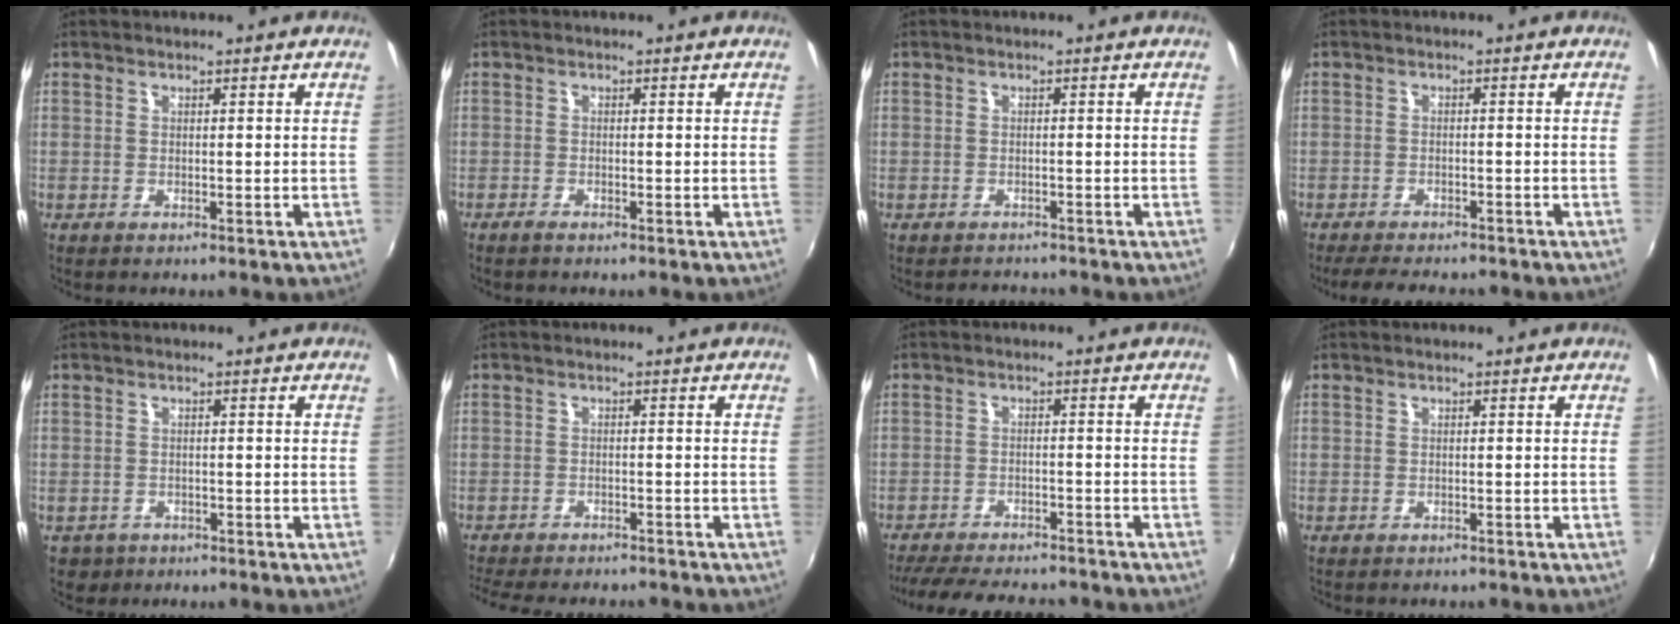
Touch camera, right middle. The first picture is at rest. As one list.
[{"total": 1.4, "force": [-1.2, 0.3, 0.6], "torque": [-0.016, -0.004, -0.026]}, {"total": 2.2, "force": [-2.1, 0.7, 0.0], "torque": [-0.007, 0.001, -0.034]}, {"total": 8.4, "force": [-7.4, 2.0, 3.5], "torque": [-0.084, -0.014, -0.111]}, {"total": 3.3, "force": [-1.6, 2.7, 0.9], "torque": [-0.027, -0.004, -0.020]}, {"total": 11.8, "force": [-10.5, 2.7, 4.7], "torque": [-0.111, -0.020, -0.155]}, {"total": 15.1, "force": [-13.2, 3.6, 6.3], "torque": [-0.135, -0.015, -0.191]}, {"total": 1.6, "force": [-1.5, 0.4, 0.4], "torque": [-0.013, -0.007, -0.018]}]